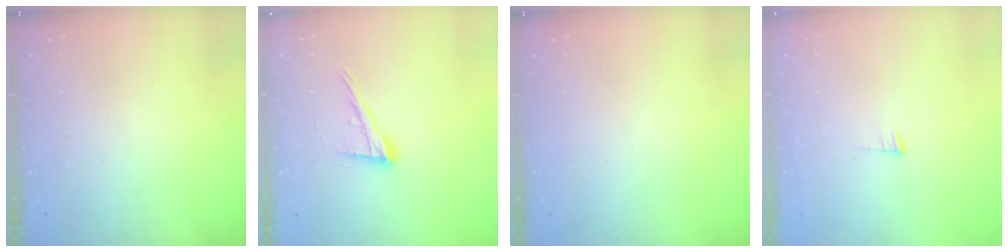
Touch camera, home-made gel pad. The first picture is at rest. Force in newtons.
{"total": 13.2, "press": 12.7, "slide": 3.4}
{"total": 0.0}
{"total": 3.5, "press": 3.5, "slide": 0.5}